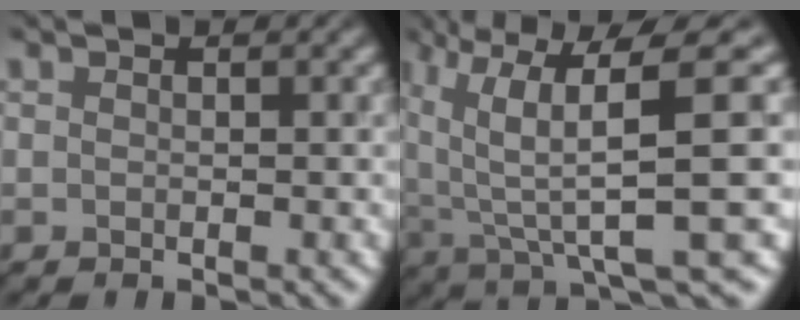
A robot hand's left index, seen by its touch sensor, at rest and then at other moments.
{"total": 9.5, "force": [2.6, 1.6, 9.0], "torque": [-0.145, 0.014, 0.059]}